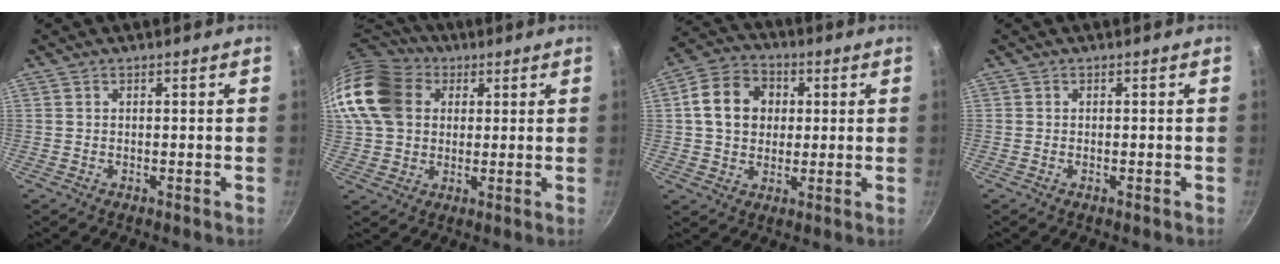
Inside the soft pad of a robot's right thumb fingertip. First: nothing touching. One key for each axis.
{"total": 18.9, "fx": 5.4, "fy": 14.8, "fz": 10.4, "tx": -0.216, "ty": 0.022, "tz": 0.090}
{"total": 11.8, "fx": 2.1, "fy": 9.5, "fz": 6.7, "tx": -0.095, "ty": 0.013, "tz": 0.022}
{"total": 0.7, "fx": -0.3, "fy": 0.2, "fz": 0.6, "tx": -0.012, "ty": 0.002, "tz": -0.007}